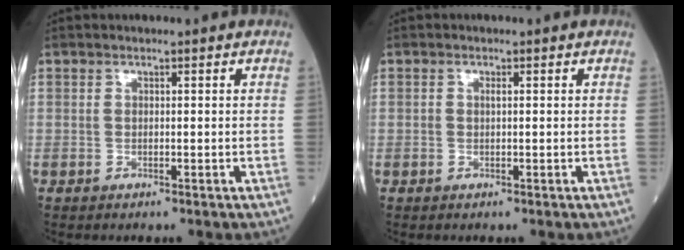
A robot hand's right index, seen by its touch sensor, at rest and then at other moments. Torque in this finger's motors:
{"motor_torque": [-0.18, -0.12, -0.03, -0.01]}